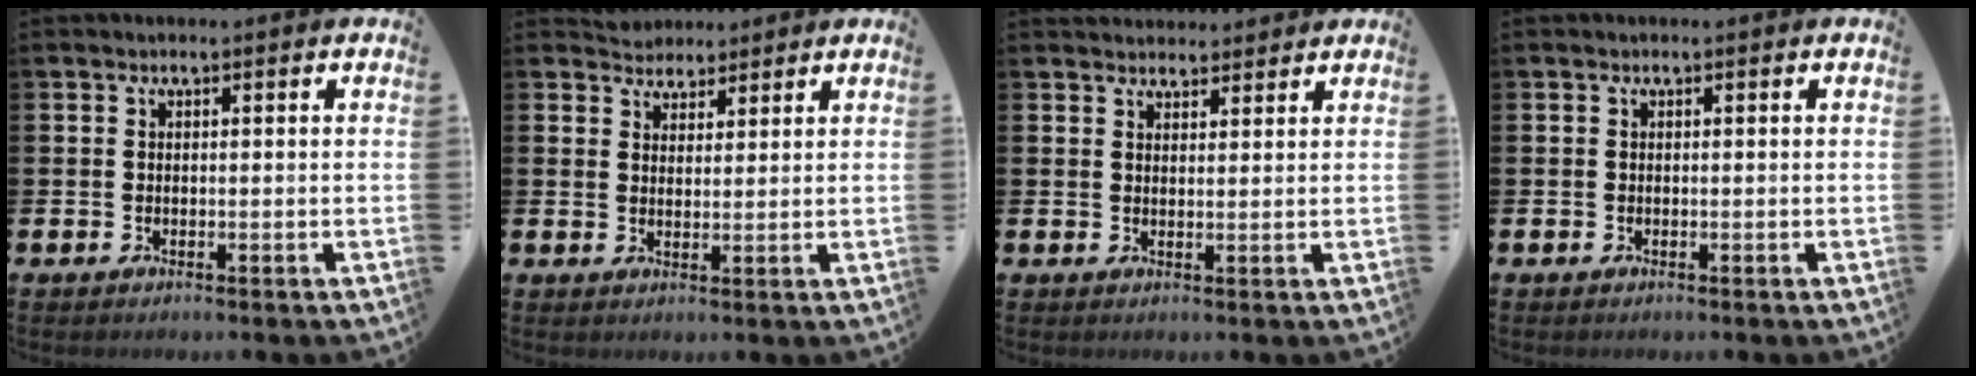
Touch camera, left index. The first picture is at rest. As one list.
[{"total": 3.4, "force": [3.1, 1.3, -0.4], "torque": [0.009, -0.016, 0.054]}, {"total": 2.8, "force": [2.7, 0.8, -0.1], "torque": [0.012, -0.015, 0.047]}, {"total": 0.0}]